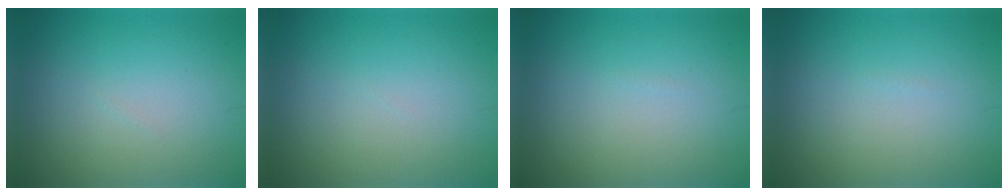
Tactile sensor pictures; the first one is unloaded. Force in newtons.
{"total": 0.0}
{"total": 0.0}
{"total": 0.0}